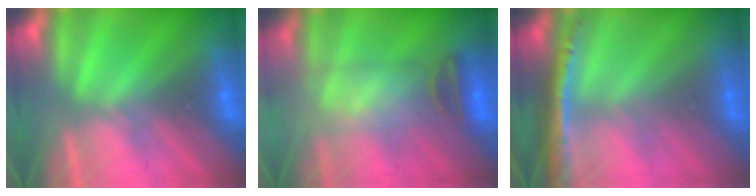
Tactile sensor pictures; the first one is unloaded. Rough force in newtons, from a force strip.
{"total": 8.0}
{"total": 1.3}